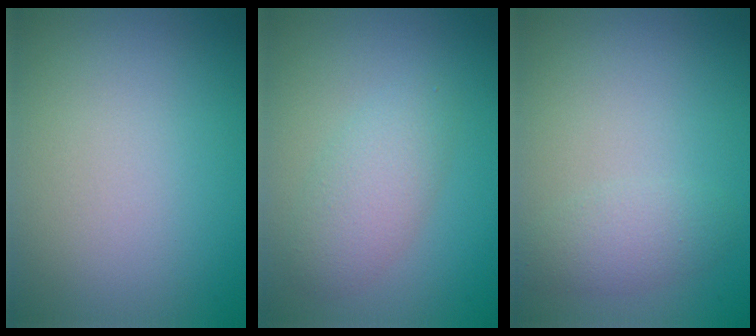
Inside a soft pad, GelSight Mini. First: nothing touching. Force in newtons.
{"total": 2.9, "press": 2.9, "slide": 0.0}
{"total": 2.0, "press": 2.0, "slide": 0.1}